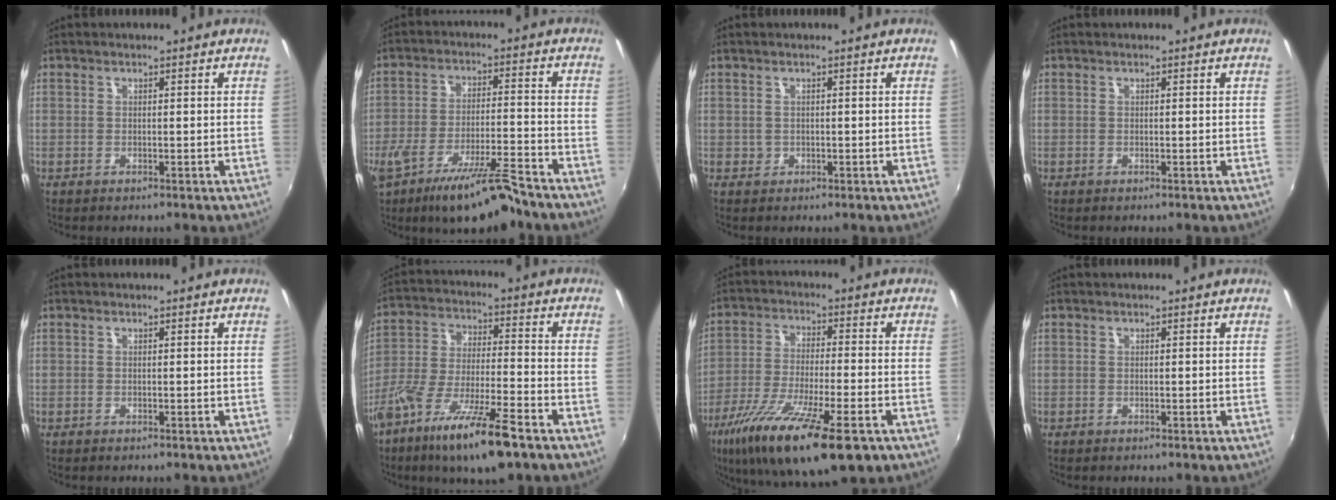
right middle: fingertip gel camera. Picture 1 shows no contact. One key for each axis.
{"total": 12.8, "fx": -9.6, "fy": 1.8, "fz": 8.2, "tx": -0.161, "ty": -0.027, "tz": -0.163}
{"total": 1.1, "fx": -0.1, "fy": 1.0, "fz": 0.2, "tx": 0.000, "ty": -0.002, "tz": -0.001}
{"total": 0.0}
{"total": 0.0}
{"total": 16.0, "fx": -10.2, "fy": 2.9, "fz": 12.1, "tx": -0.237, "ty": -0.041, "tz": -0.187}
{"total": 20.2, "fx": -11.7, "fy": 4.5, "fz": 15.8, "tx": -0.299, "ty": -0.062, "tz": -0.206}
{"total": 0.0}